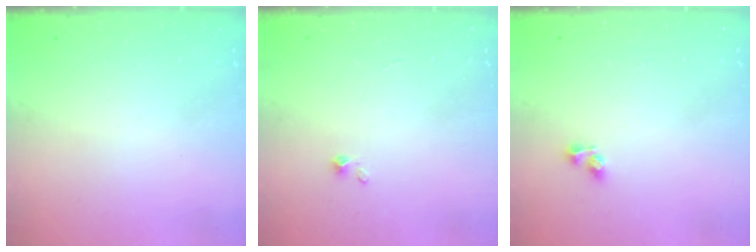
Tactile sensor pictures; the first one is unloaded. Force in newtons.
{"total": 0.7, "press": 0.7, "slide": 0.1}
{"total": 4.0, "press": 4.0, "slide": 0.3}